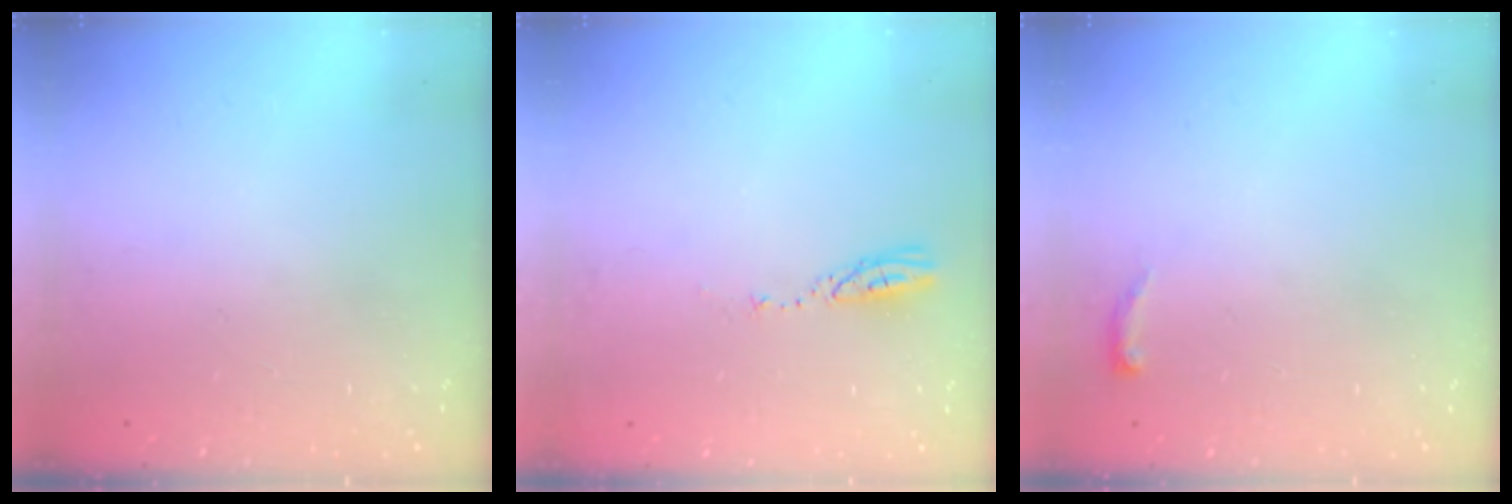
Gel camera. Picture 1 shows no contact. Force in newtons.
{"total": 3.5, "press": 3.5, "slide": 0.3}
{"total": 6.9, "press": 2.8, "slide": 6.3}